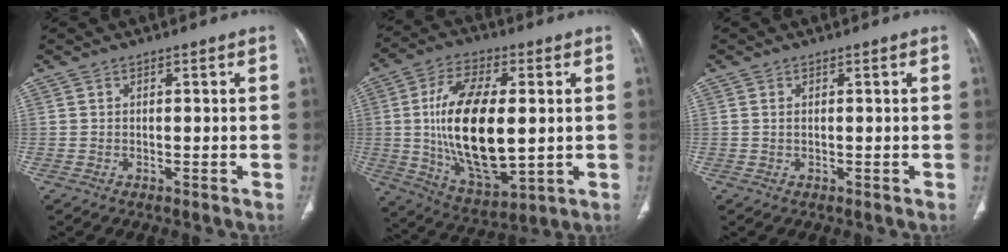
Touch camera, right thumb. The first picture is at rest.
{"total": 21.2, "force": [0.5, 9.9, 18.7], "torque": [-0.338, -0.012, 0.021]}
{"total": 0.7, "force": [0.2, 0.3, 0.6], "torque": [-0.016, 0.002, 0.006]}